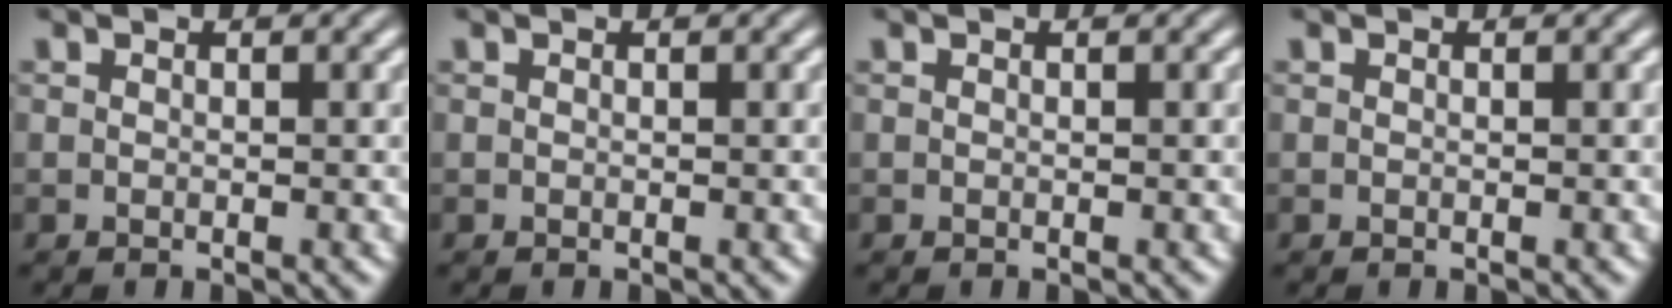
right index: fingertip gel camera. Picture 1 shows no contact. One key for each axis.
{"total": 0.0}
{"total": 0.0}
{"total": 0.0}